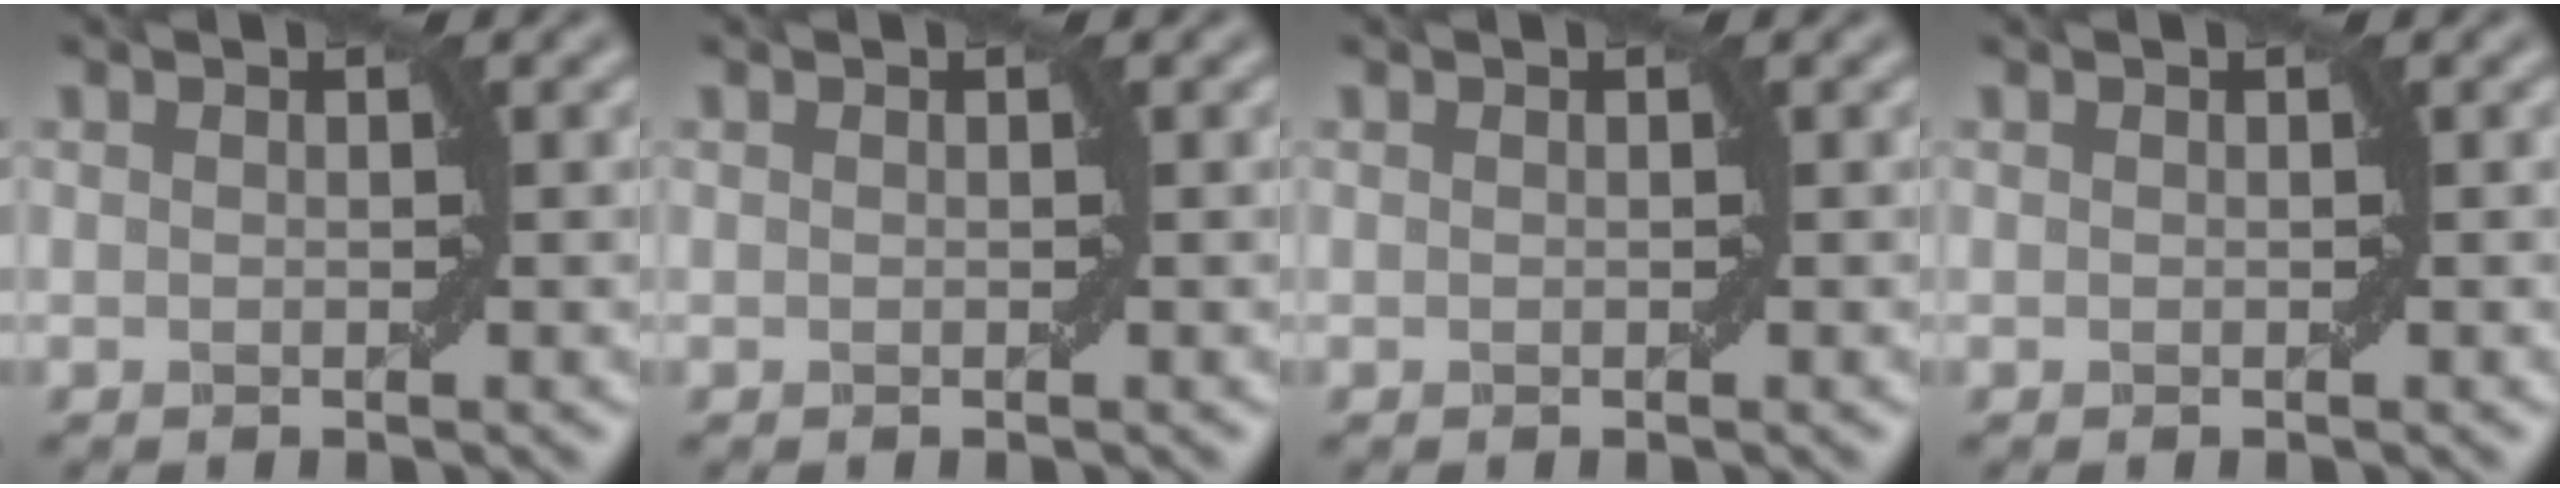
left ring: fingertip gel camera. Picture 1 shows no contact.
{"total": 0.0}
{"total": 0.0}
{"total": 0.0}